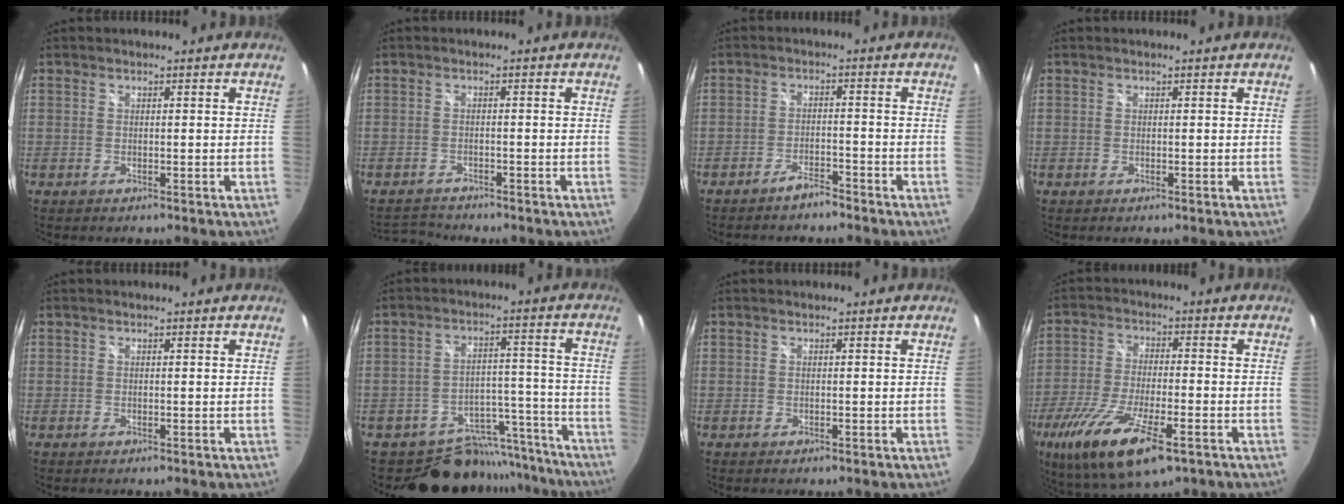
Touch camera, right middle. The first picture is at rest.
{"total": 3.1, "force": [-3.0, 0.5, 0.0], "torque": [-0.010, 0.003, -0.057]}
{"total": 3.3, "force": [-3.0, 0.6, 1.1], "torque": [-0.036, 0.002, -0.047]}
{"total": 0.0}
{"total": 0.0}
{"total": 14.2, "force": [-12.6, 6.4, 1.3], "torque": [-0.022, 0.051, -0.168]}
{"total": 0.0}
{"total": 17.9, "force": [-9.9, 5.7, 13.9], "torque": [-0.285, -0.059, -0.176]}